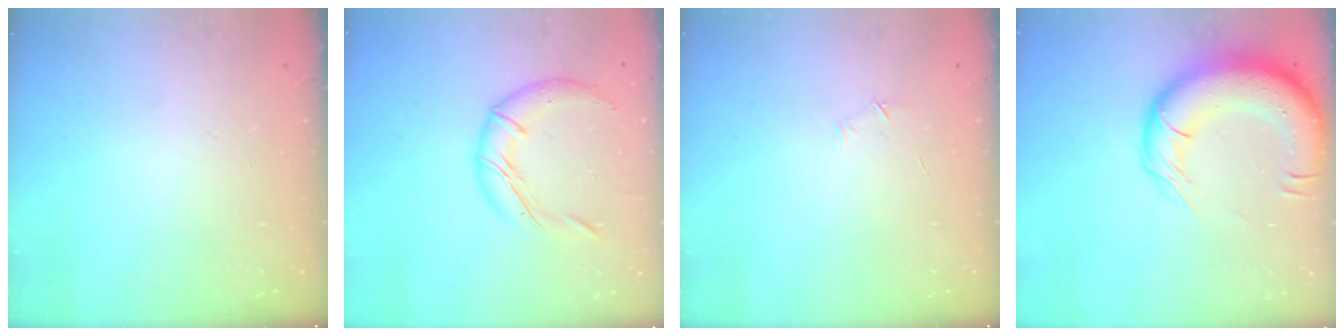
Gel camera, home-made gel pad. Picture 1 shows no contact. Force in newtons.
{"total": 13.2, "press": 13.2, "slide": 1.3}
{"total": 4.0, "press": 3.8, "slide": 1.1}
{"total": 19.7, "press": 19.1, "slide": 4.6}